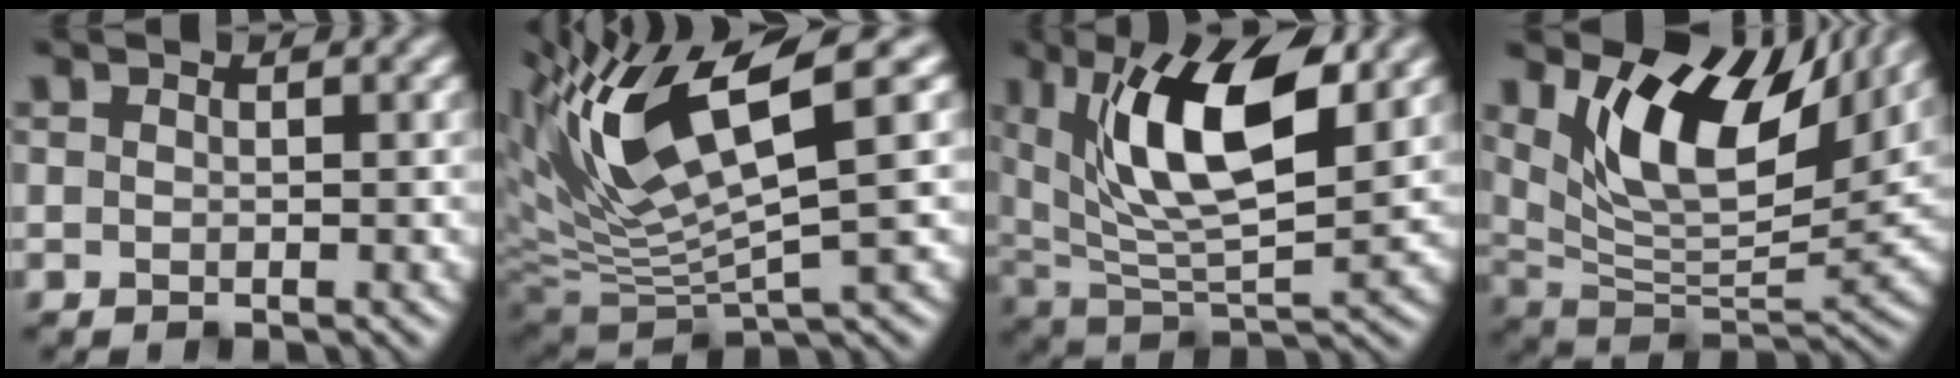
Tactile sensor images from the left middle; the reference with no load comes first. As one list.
[{"total": 10.0, "force": [4.6, 2.7, 8.4], "torque": [-0.171, 0.007, 0.092]}, {"total": 10.7, "force": [4.2, 4.1, 9.0], "torque": [-0.158, -0.002, 0.072]}, {"total": 11.3, "force": [5.9, 4.9, 8.3], "torque": [-0.147, -0.002, 0.107]}]